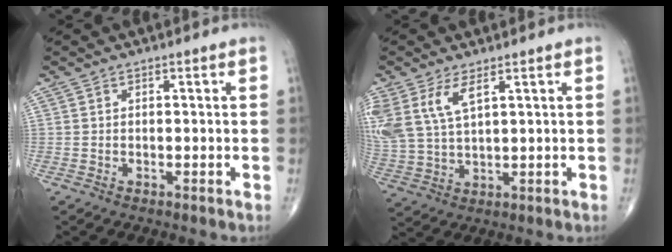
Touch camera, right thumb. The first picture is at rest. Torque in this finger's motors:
{"motor_torque": [0.19, 0.30, 0.99, 0.70, 0.12]}